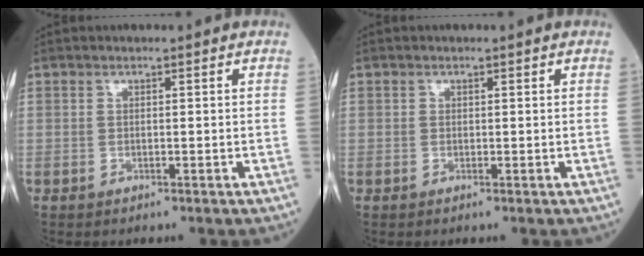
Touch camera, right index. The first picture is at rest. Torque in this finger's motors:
{"motor_torque": [-0.15, 0.11, -0.06, -0.01]}